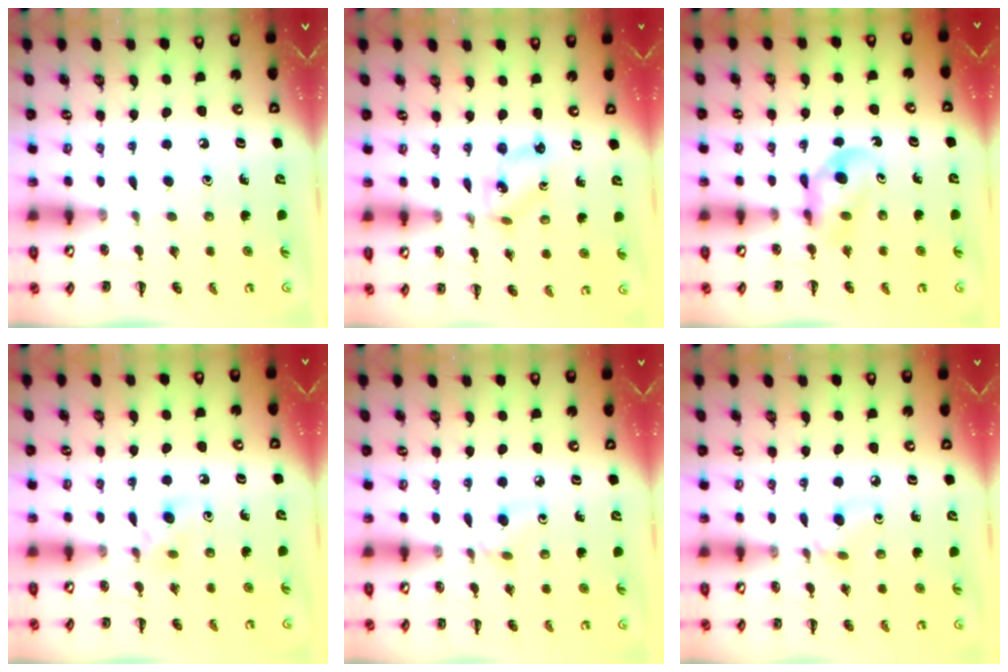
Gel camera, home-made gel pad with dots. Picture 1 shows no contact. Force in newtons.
{"total": 1.9, "press": 1.9, "slide": 0.3}
{"total": 4.0, "press": 3.8, "slide": 1.1}
{"total": 4.4, "press": 3.9, "slide": 2.0}
{"total": 3.5, "press": 3.2, "slide": 1.4}
{"total": 5.0, "press": 4.7, "slide": 1.6}